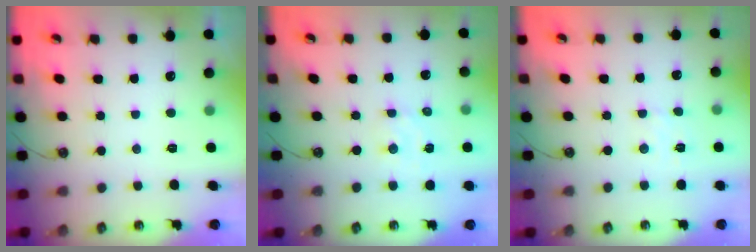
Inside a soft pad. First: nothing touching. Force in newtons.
{"total": 2.4, "press": 2.3, "slide": 0.6}
{"total": 2.9, "press": 2.9, "slide": 0.4}